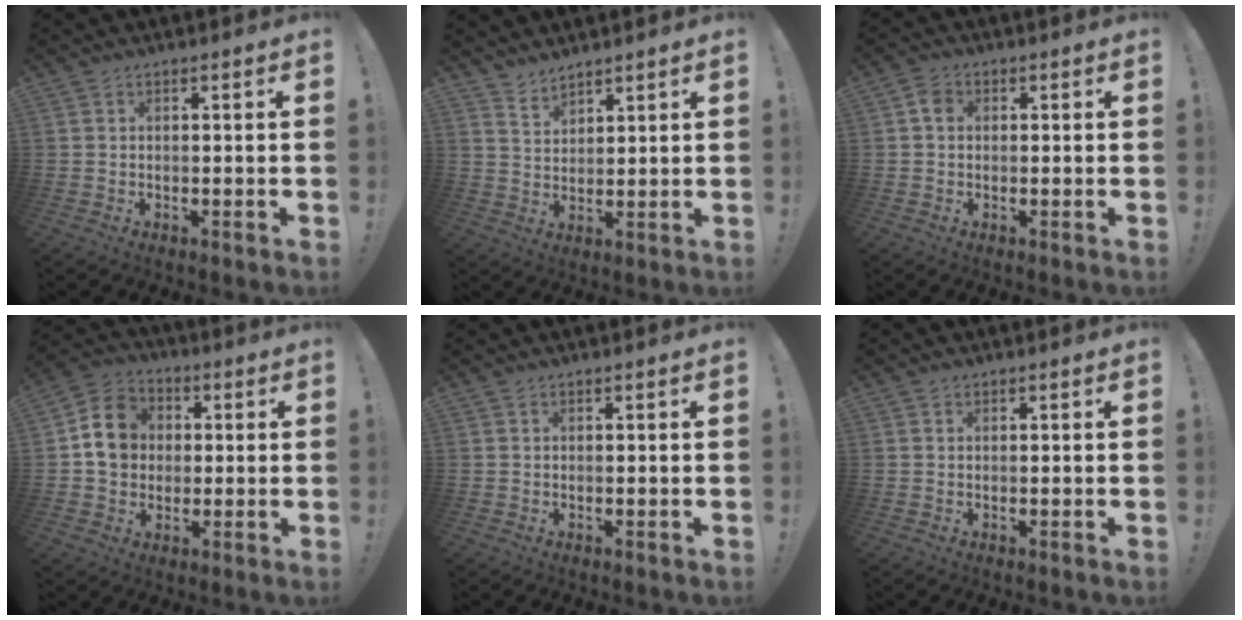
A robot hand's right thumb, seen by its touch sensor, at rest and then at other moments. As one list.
[{"total": 4.5, "force": [4.2, 1.5, 0.7], "torque": [-0.019, -0.028, 0.081]}, {"total": 3.4, "force": [0.6, 2.7, 1.9], "torque": [-0.029, 0.004, 0.011]}, {"total": 12.3, "force": [1.5, 10.9, 5.6], "torque": [-0.077, 0.015, 0.039]}, {"total": 0.0}, {"total": 0.5, "force": [0.4, 0.4, 0.1], "torque": [-0.002, 0.000, 0.007]}]